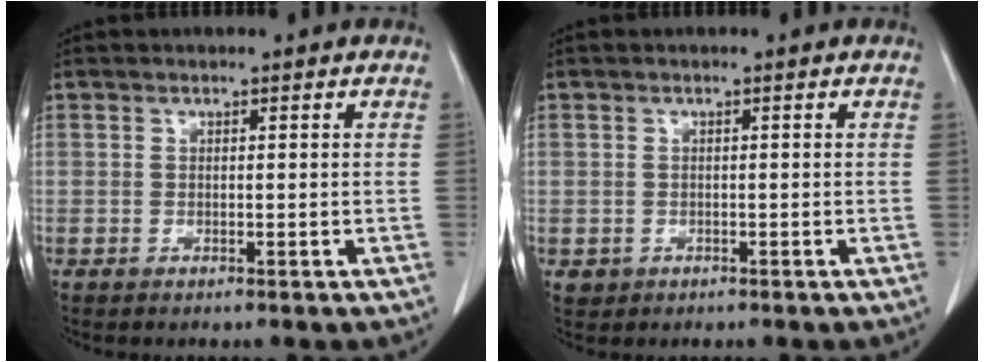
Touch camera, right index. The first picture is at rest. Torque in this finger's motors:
{"motor_torque": [-0.31, 0.06, -0.76, -0.21]}